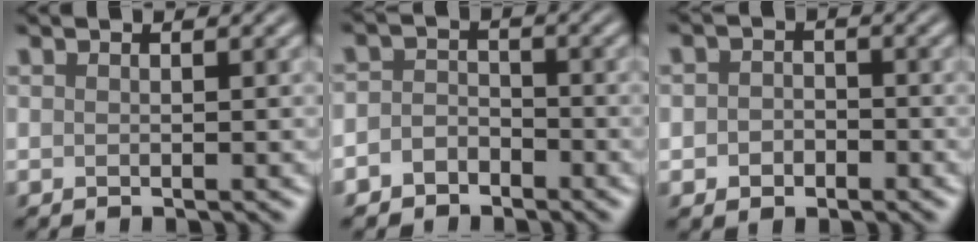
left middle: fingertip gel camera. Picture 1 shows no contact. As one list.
[{"total": 2.3, "force": [-1.5, 1.6, 0.5], "torque": [0.002, 0.008, -0.038]}, {"total": 2.1, "force": [-0.7, 1.7, 0.9], "torque": [-0.008, -0.003, -0.019]}]